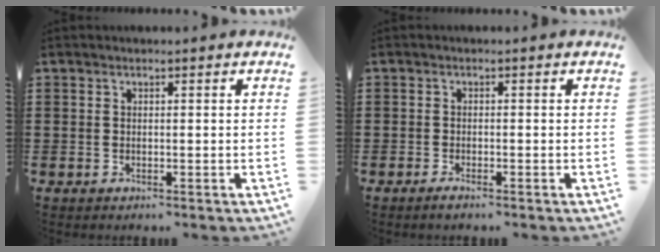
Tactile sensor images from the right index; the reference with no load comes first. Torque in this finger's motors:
{"motor_torque": [-0.10, 1.19, -0.37, -0.01]}